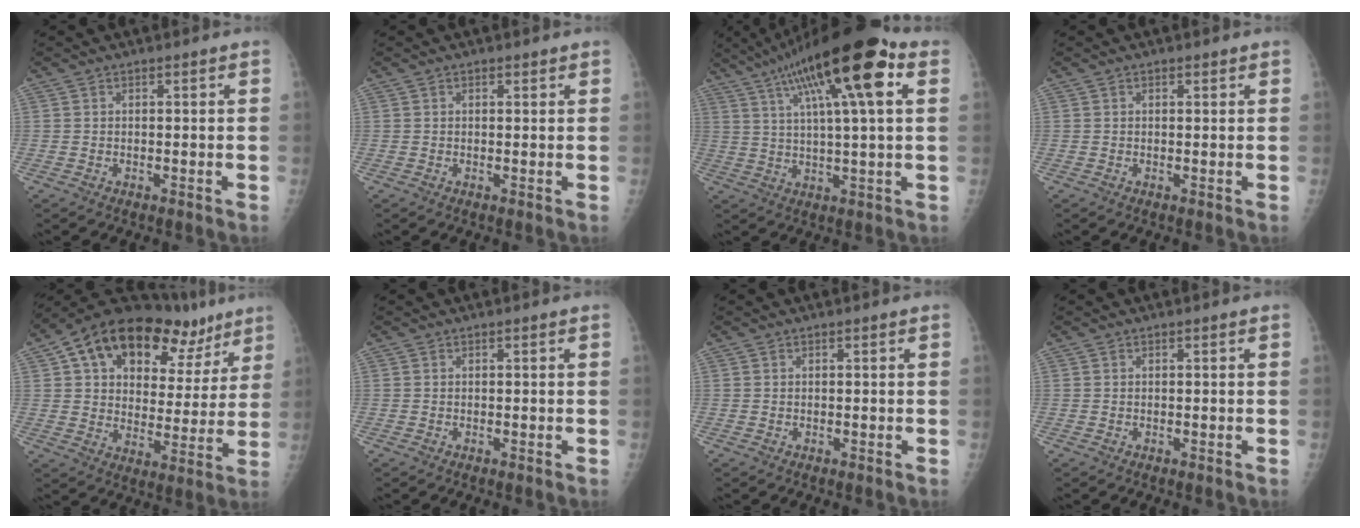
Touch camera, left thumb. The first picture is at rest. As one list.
[{"total": 1.0, "force": [0.6, 0.5, 0.5], "torque": [-0.003, -0.002, 0.006]}, {"total": 20.5, "force": [8.9, 4.2, 18.0], "torque": [-0.299, 0.012, 0.141]}, {"total": 0.8, "force": [0.5, 0.4, 0.5], "torque": [-0.003, -0.001, 0.005]}, {"total": 24.9, "force": [13.6, 14.1, 15.4], "torque": [-0.199, 0.012, 0.215]}, {"total": 0.0}, {"total": 0.0}, {"total": 0.0}]